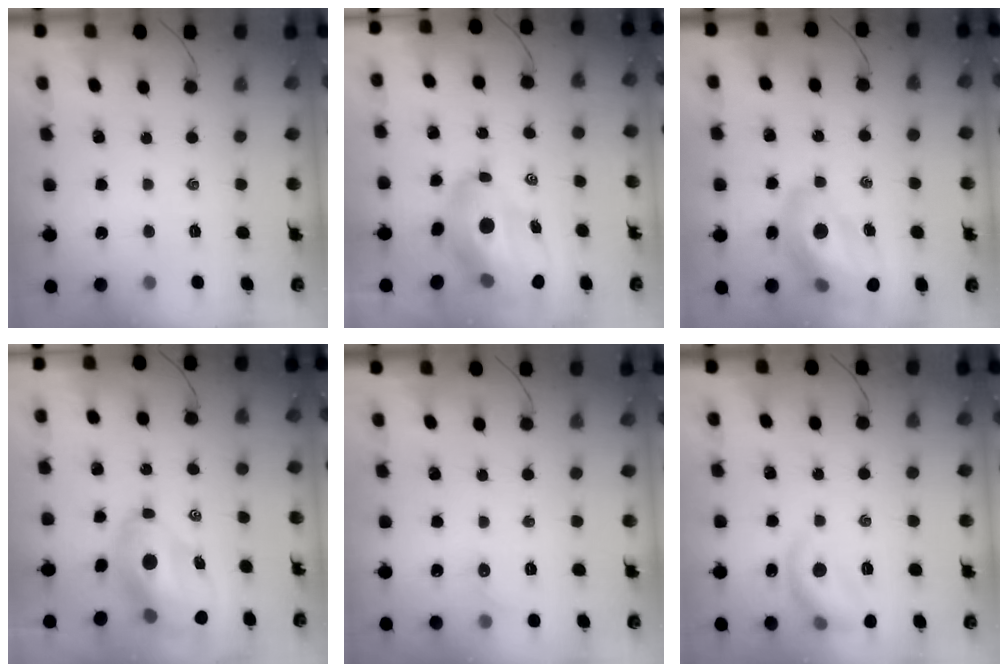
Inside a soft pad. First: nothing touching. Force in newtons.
{"total": 14.4, "press": 13.8, "slide": 4.0}
{"total": 16.8, "press": 16.2, "slide": 4.4}
{"total": 11.7, "press": 11.3, "slide": 3.3}
{"total": 5.1, "press": 4.9, "slide": 1.5}
{"total": 10.6, "press": 10.5, "slide": 0.4}